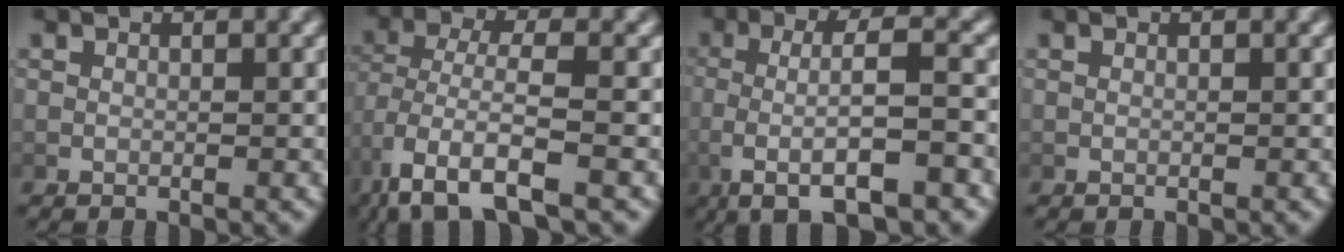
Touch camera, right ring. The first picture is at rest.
{"total": 5.5, "force": [-3.0, 2.4, 4.1], "torque": [-0.104, -0.037, -0.024]}
{"total": 5.9, "force": [-1.1, 2.0, 5.5], "torque": [-0.109, -0.002, -0.011]}
{"total": 0.0}